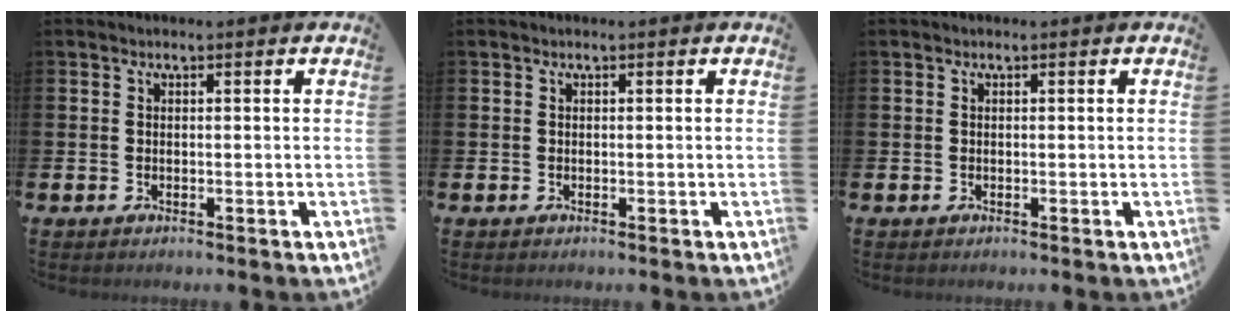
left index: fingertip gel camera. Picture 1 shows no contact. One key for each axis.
{"total": 0.0}
{"total": 0.0}